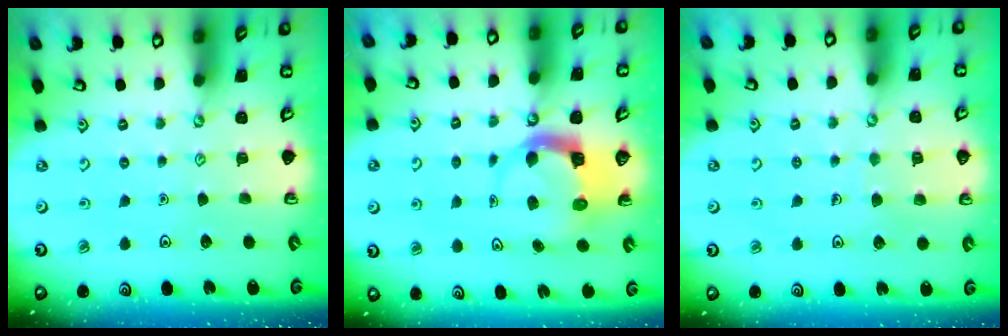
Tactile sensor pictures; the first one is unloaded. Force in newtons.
{"total": 4.5, "press": 4.5, "slide": 0.3}
{"total": 3.4, "press": 3.4, "slide": 0.2}